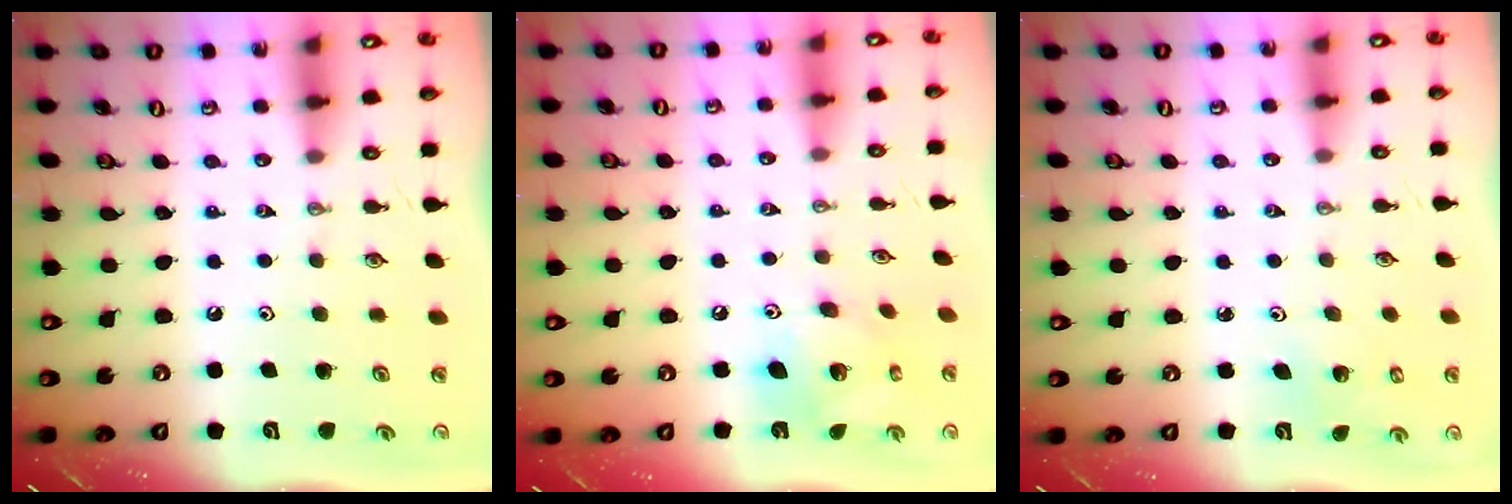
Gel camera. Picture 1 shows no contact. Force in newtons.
{"total": 12.3, "press": 12.2, "slide": 1.1}
{"total": 2.0, "press": 2.0, "slide": 0.2}